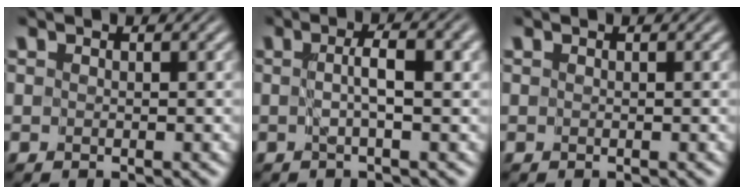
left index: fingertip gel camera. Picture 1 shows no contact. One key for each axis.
{"total": 3.6, "fx": 0.2, "fy": 0.4, "fz": 3.6, "tx": -0.058, "ty": 0.006, "tz": 0.004}
{"total": 0.0}